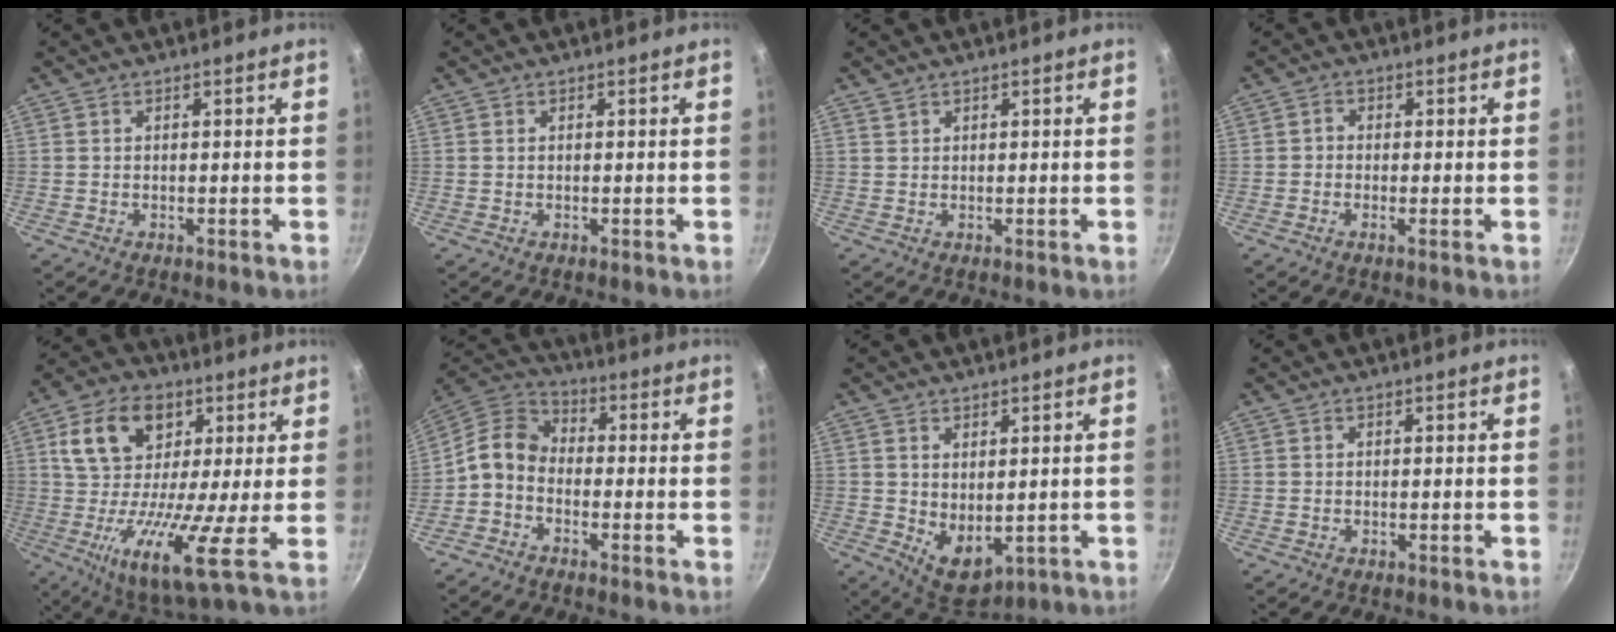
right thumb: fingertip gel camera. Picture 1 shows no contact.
{"total": 0.0}
{"total": 0.9, "force": [0.7, 0.6, 0.2], "torque": [-0.001, 0.001, 0.013]}
{"total": 1.5, "force": [-0.4, 0.9, 1.2], "torque": [-0.031, 0.006, -0.018]}
{"total": 17.7, "force": [3.0, 8.9, 15.0], "torque": [-0.253, -0.011, 0.028]}
{"total": 7.9, "force": [-2.4, 5.8, 4.8], "torque": [-0.092, 0.048, -0.070]}
{"total": 6.9, "force": [1.0, 4.2, 5.4], "torque": [-0.067, -0.025, 0.033]}
{"total": 0.0}